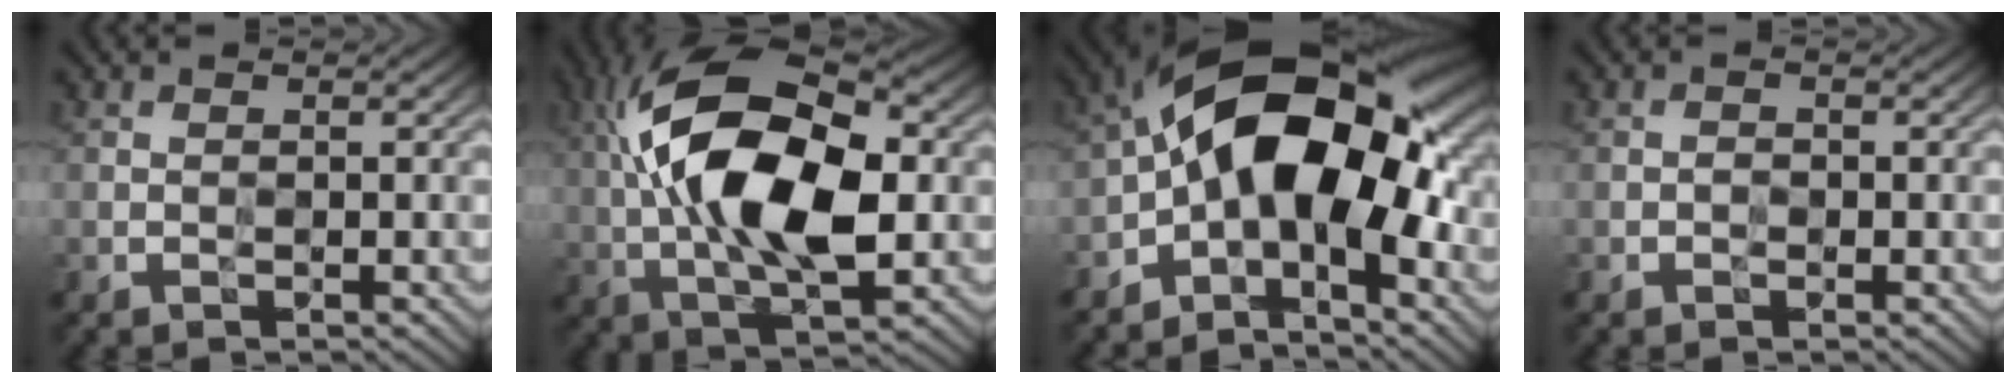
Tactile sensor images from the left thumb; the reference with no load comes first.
{"total": 16.4, "force": [1.4, 7.9, 14.3], "torque": [-0.265, 0.021, 0.013]}
{"total": 16.1, "force": [-1.2, 7.9, 13.9], "torque": [-0.219, 0.035, -0.045]}
{"total": 0.7, "force": [-0.3, 0.5, 0.3], "torque": [-0.004, 0.000, -0.008]}